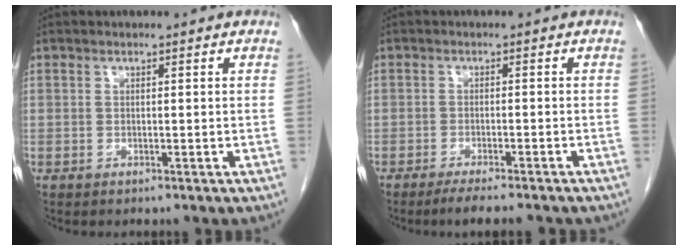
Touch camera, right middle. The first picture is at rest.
{"total": 7.7, "force": [-6.5, 0.8, 4.0], "torque": [-0.049, -0.011, -0.092]}